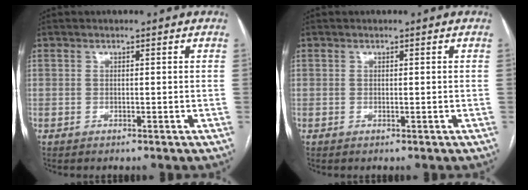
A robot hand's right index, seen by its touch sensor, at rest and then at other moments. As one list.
[{"total": 0.0}]